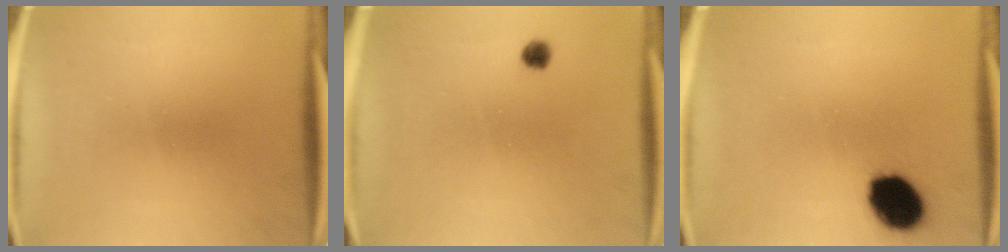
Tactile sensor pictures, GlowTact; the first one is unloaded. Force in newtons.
{"total": 1.8}
{"total": 11.3}